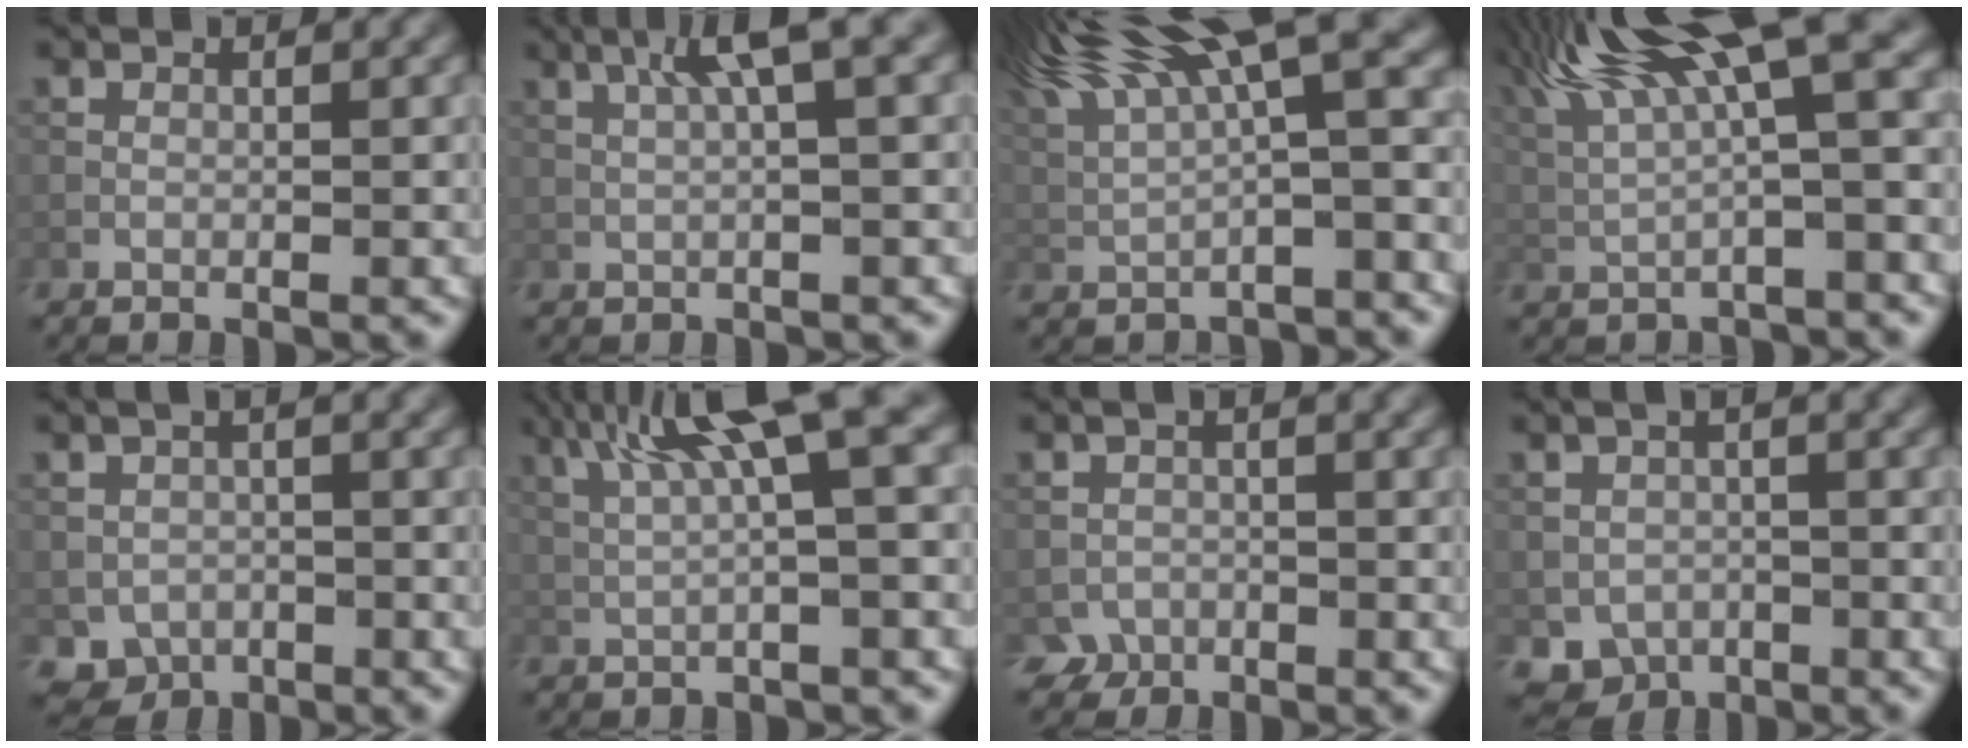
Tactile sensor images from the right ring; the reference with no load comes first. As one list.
[{"total": 4.4, "force": [1.6, 0.3, 4.1], "torque": [-0.073, 0.013, 0.027]}, {"total": 12.3, "force": [5.5, 2.8, 10.6], "torque": [-0.192, 0.029, 0.107]}, {"total": 11.1, "force": [4.9, 2.2, 9.7], "torque": [-0.177, 0.033, 0.094]}, {"total": 3.7, "force": [-1.4, 2.8, 1.9], "torque": [-0.028, -0.007, -0.019]}, {"total": 8.5, "force": [3.1, 1.4, 7.7], "torque": [-0.132, 0.028, 0.058]}, {"total": 1.9, "force": [-1.3, 1.4, 0.4], "torque": [-0.003, 0.000, -0.028]}, {"total": 4.2, "force": [-1.6, 3.2, 2.1], "torque": [-0.033, -0.008, -0.019]}]